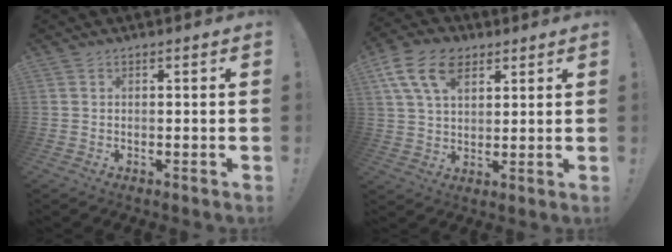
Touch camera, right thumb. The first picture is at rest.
{"total": 13.4, "force": [6.3, 8.6, 8.1], "torque": [-0.144, -0.015, 0.120]}